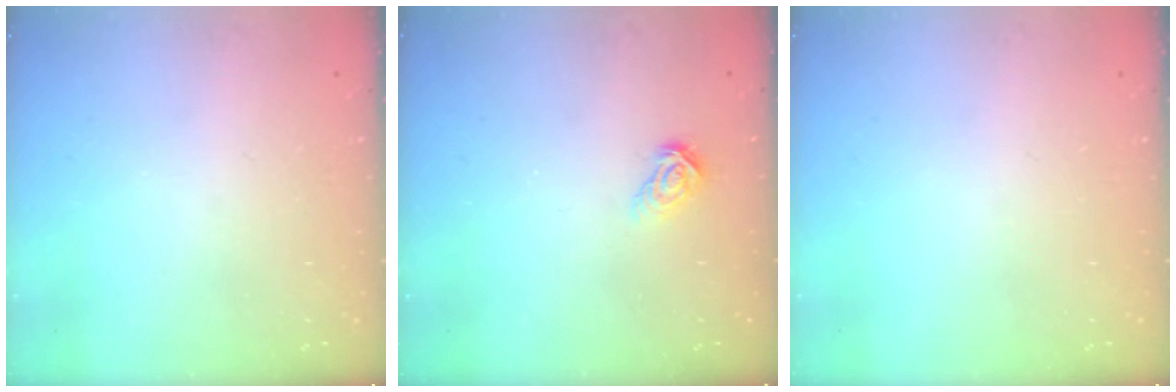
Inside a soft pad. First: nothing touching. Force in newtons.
{"total": 6.2, "press": 6.2, "slide": 0.4}
{"total": 0.0}